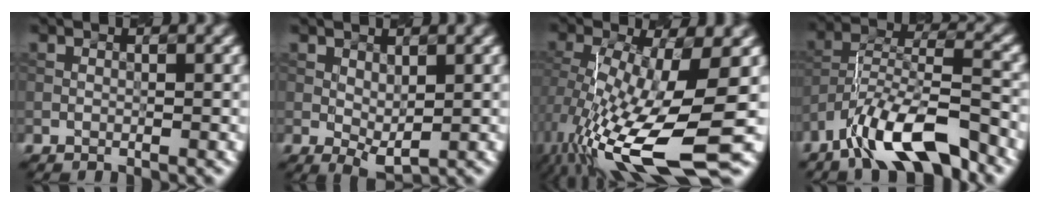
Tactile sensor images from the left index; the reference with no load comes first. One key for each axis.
{"total": 2.1, "fx": 0.6, "fy": 1.0, "fz": 1.7, "tx": -0.027, "ty": -0.003, "tz": 0.016}
{"total": 13.6, "fx": -4.4, "fy": 3.9, "fz": 12.3, "tx": -0.241, "ty": -0.018, "tz": -0.072}
{"total": 9.1, "fx": -6.6, "fy": 2.5, "fz": 5.7, "tx": -0.099, "ty": 0.005, "tz": -0.126}